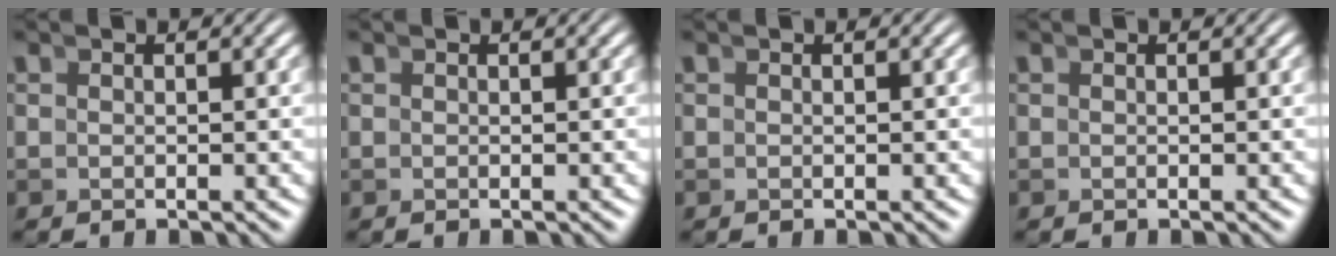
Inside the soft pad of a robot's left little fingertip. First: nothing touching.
{"total": 0.0}
{"total": 0.0}
{"total": 0.0}